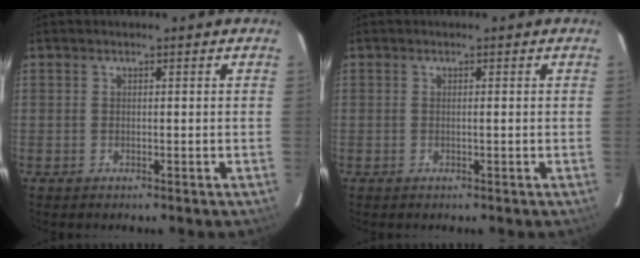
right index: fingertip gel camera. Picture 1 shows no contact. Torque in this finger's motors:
{"motor_torque": [-0.14, 0.10, -0.04, 0.00]}